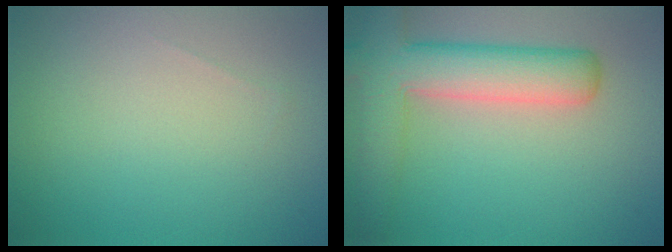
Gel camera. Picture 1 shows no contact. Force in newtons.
{"total": 7.1, "press": 7.1, "slide": 0.4}